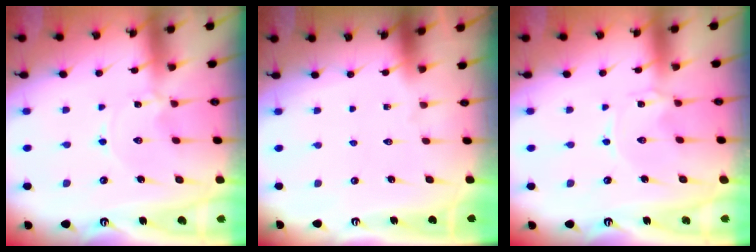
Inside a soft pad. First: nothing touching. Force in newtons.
{"total": 0.0}
{"total": 0.0}